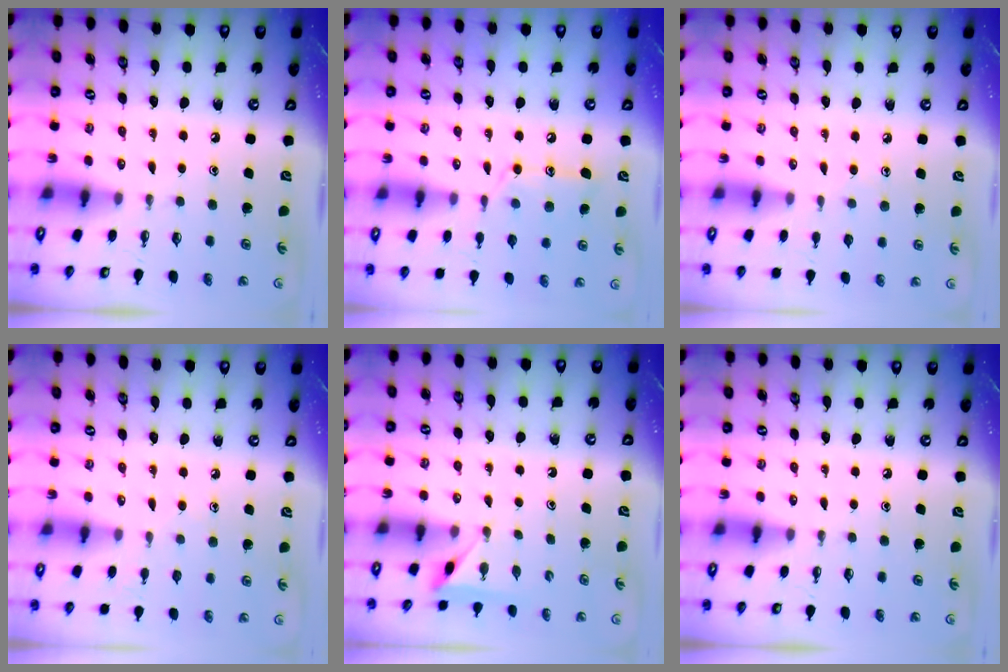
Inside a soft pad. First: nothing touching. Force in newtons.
{"total": 13.1, "press": 13.1, "slide": 1.0}
{"total": 5.2, "press": 5.2, "slide": 0.7}
{"total": 3.8, "press": 3.8, "slide": 0.4}
{"total": 2.5, "press": 2.5, "slide": 0.3}
{"total": 0.0}